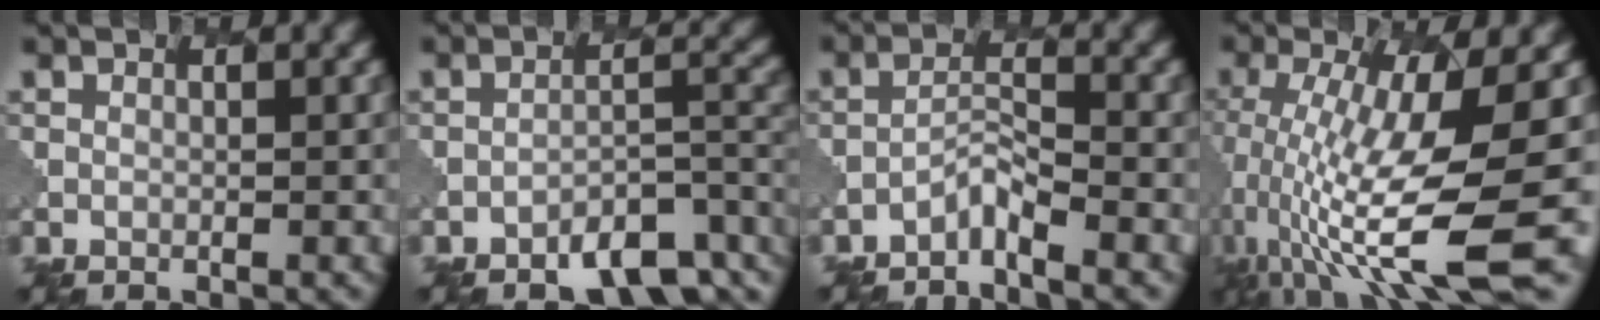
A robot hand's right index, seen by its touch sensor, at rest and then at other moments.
{"total": 5.9, "force": [-3.8, 2.3, 3.9], "torque": [-0.056, 0.004, -0.060]}
{"total": 1.9, "force": [-1.7, 0.0, 0.8], "torque": [-0.020, 0.007, -0.041]}
{"total": 12.2, "force": [-1.9, 3.2, 11.6], "torque": [-0.219, -0.019, -0.026]}